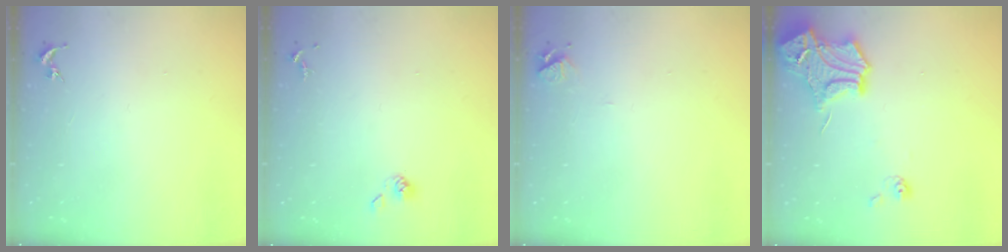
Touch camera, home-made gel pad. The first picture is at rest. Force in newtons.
{"total": 4.2, "press": 4.0, "slide": 1.1}
{"total": 4.9, "press": 4.9, "slide": 0.5}
{"total": 15.5, "press": 15.4, "slide": 1.4}